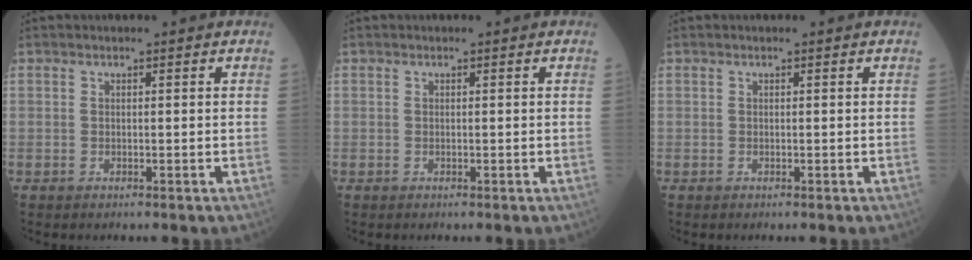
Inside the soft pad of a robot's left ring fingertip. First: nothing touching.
{"total": 0.0}
{"total": 0.0}